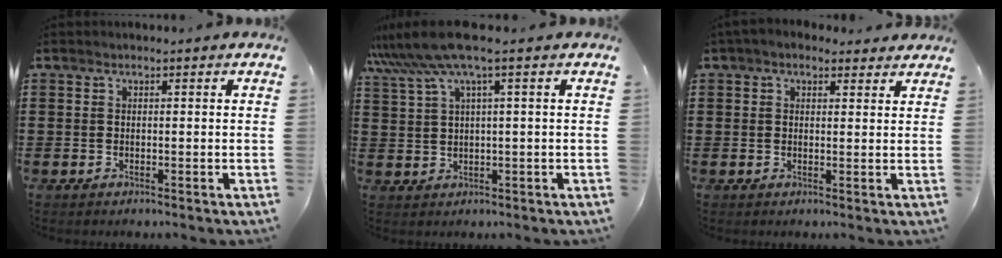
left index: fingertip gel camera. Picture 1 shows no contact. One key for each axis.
{"total": 6.6, "fx": 3.4, "fy": -0.2, "fz": 5.7, "tx": -0.141, "ty": -0.016, "tz": 0.055}
{"total": 2.4, "fx": 1.9, "fy": 1.2, "fz": 0.9, "tx": -0.024, "ty": 0.004, "tz": 0.035}